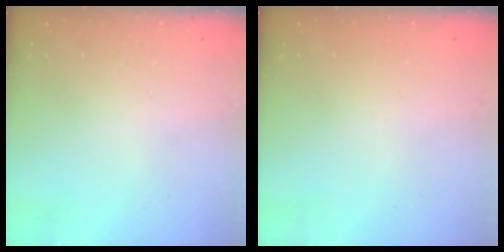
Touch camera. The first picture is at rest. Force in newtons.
{"total": 0.0}